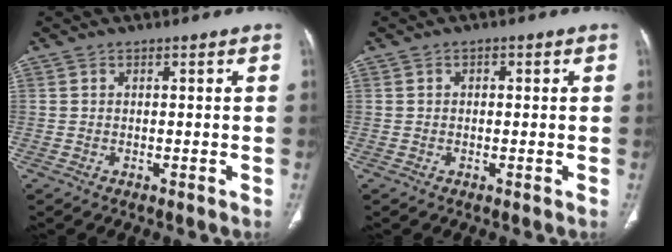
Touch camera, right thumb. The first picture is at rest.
{"total": 1.0, "force": [0.3, 0.7, 0.7], "torque": [-0.008, 0.002, 0.004]}